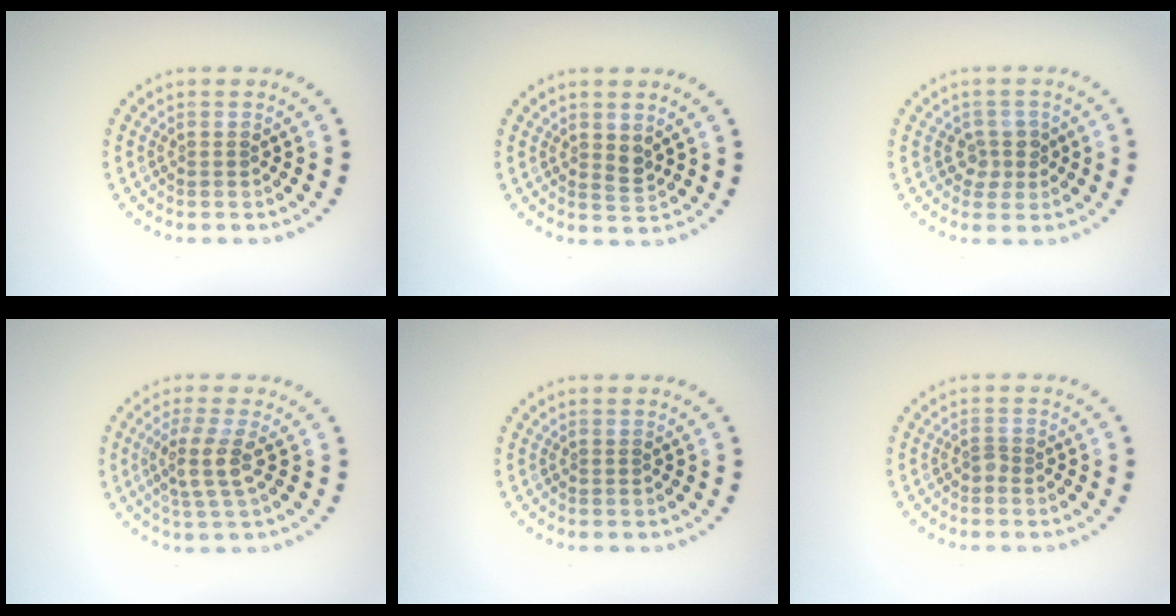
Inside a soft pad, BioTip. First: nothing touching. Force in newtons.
{"total": 1.2, "press": 1.0, "slide": 0.6}
{"total": 1.9, "press": 1.5, "slide": 1.2}
{"total": 3.1, "press": 2.4, "slide": 1.9}
{"total": 0.0}
{"total": 0.8, "press": 0.5, "slide": 0.6}